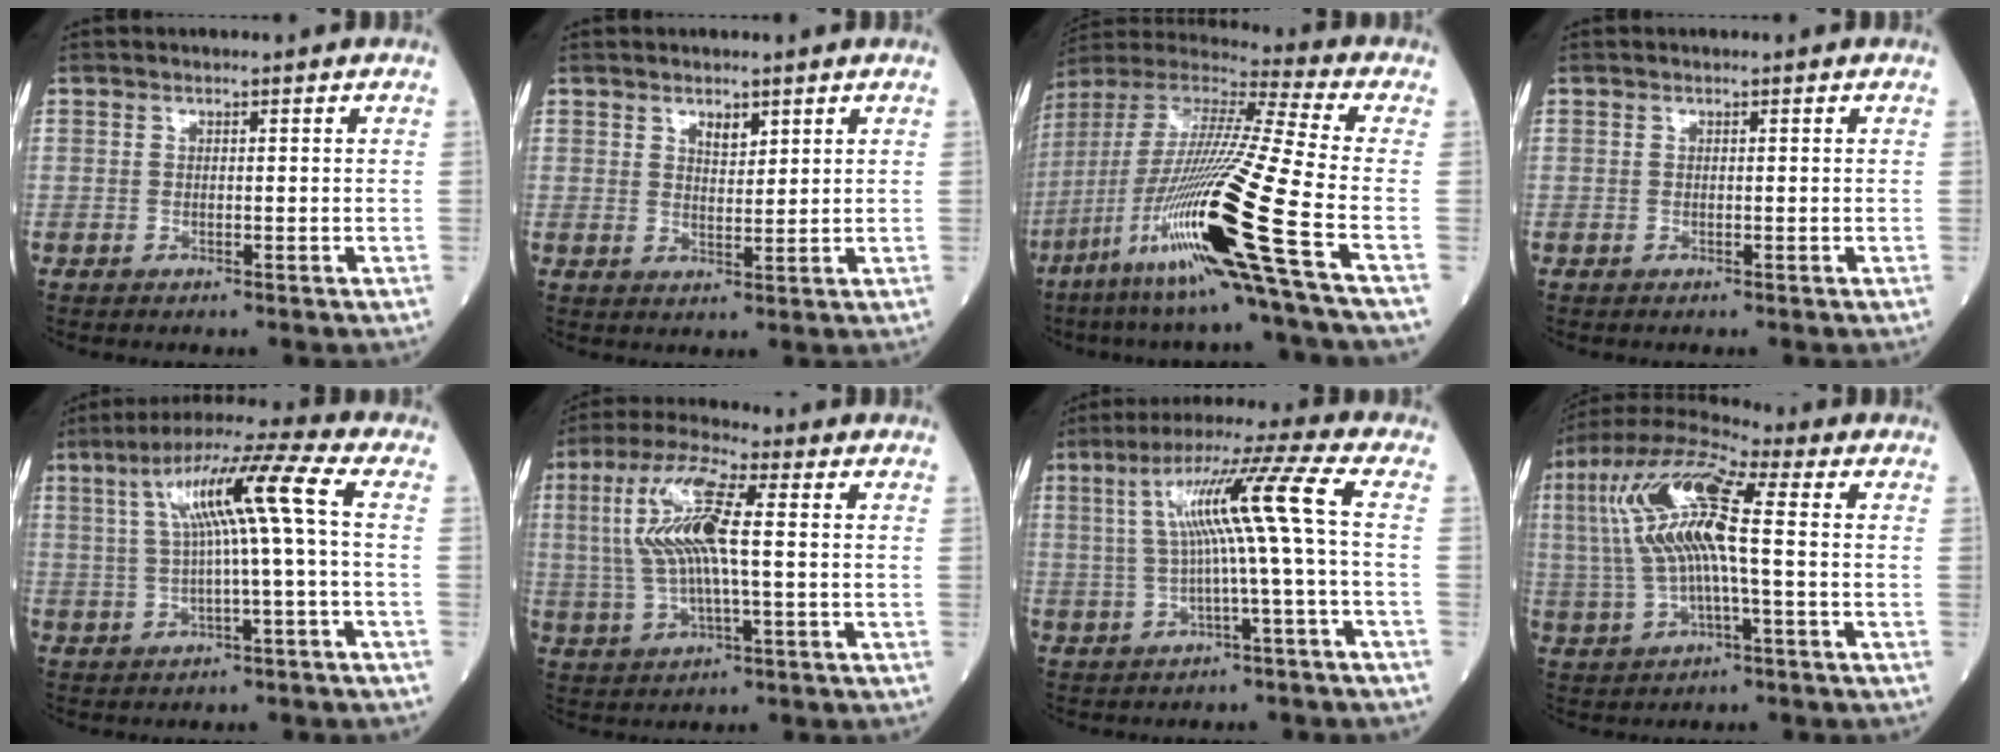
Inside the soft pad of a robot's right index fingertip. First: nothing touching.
{"total": 2.5, "force": [1.6, 1.1, 1.5], "torque": [-0.025, -0.004, 0.031]}
{"total": 25.5, "force": [-10.5, -1.2, 23.2], "torque": [-0.460, -0.050, -0.202]}
{"total": 0.0}
{"total": 11.1, "force": [1.7, -0.6, 11.0], "torque": [-0.191, 0.031, 0.032]}
{"total": 11.6, "force": [1.5, 2.2, 11.3], "torque": [-0.247, 0.018, 0.027]}
{"total": 10.9, "force": [0.7, -1.6, 10.7], "torque": [-0.187, 0.030, 0.016]}
{"total": 14.3, "force": [1.2, 2.5, 14.0], "torque": [-0.296, 0.027, 0.018]}